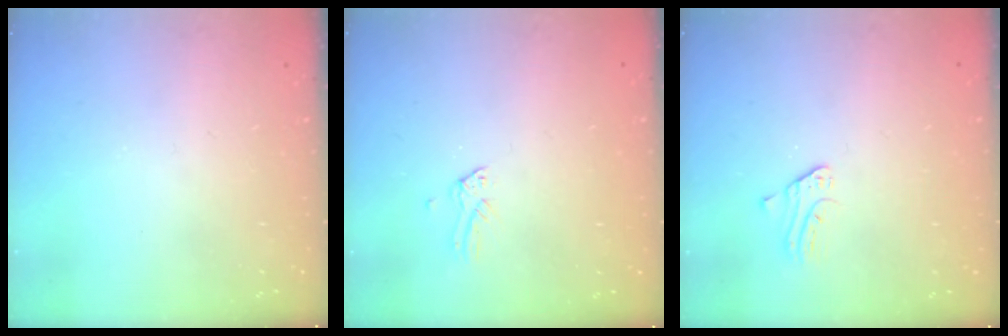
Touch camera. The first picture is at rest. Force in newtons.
{"total": 0.0}
{"total": 2.0, "press": 2.0, "slide": 0.2}